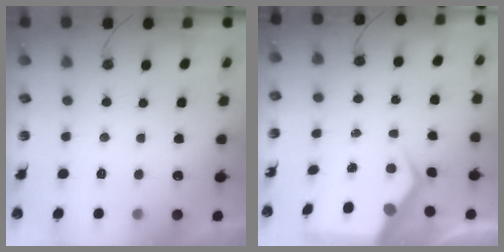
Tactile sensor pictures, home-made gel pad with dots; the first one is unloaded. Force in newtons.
{"total": 6.5, "press": 6.5, "slide": 0.6}